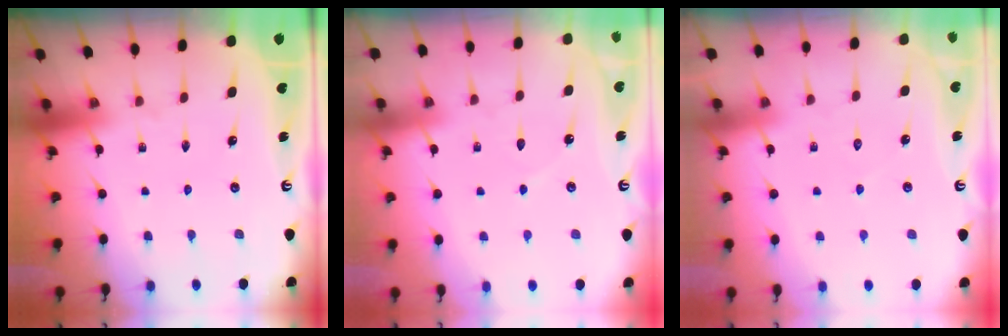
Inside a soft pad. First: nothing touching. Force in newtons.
{"total": 3.2, "press": 3.2, "slide": 0.4}
{"total": 3.0, "press": 3.0, "slide": 0.3}